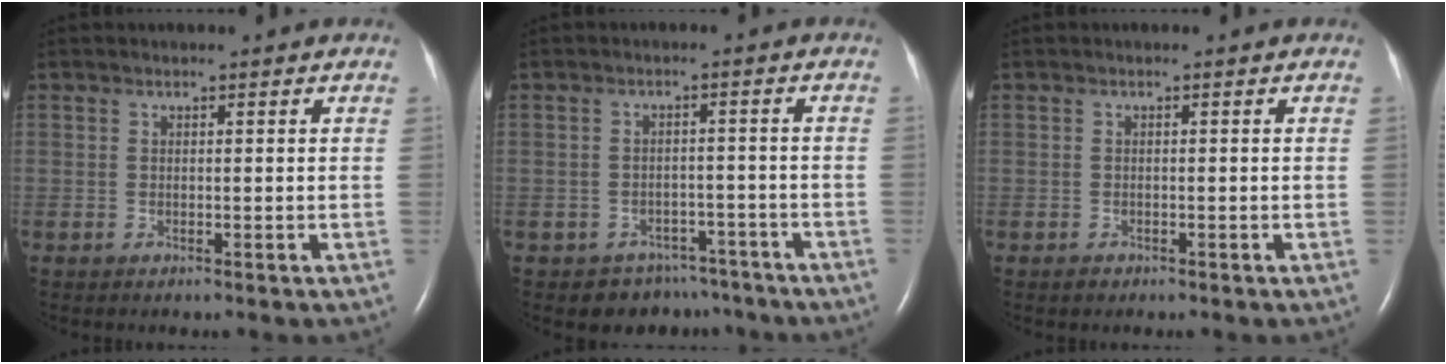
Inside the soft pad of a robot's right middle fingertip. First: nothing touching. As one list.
[{"total": 6.7, "force": [-5.4, 4.0, -0.2], "torque": [0.010, 0.025, -0.062]}, {"total": 0.6, "force": [-0.4, 0.4, 0.0], "torque": [-0.006, 0.000, -0.006]}]